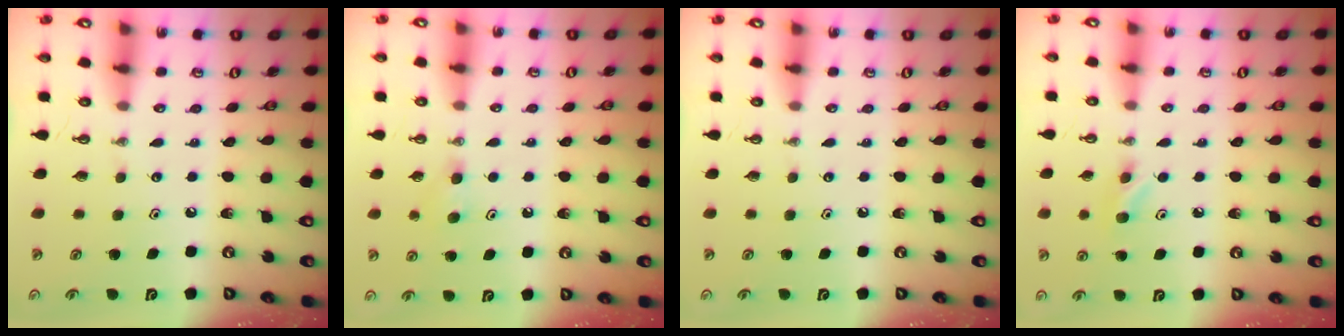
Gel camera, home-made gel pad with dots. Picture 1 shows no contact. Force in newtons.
{"total": 3.3, "press": 3.2, "slide": 0.9}
{"total": 0.0}
{"total": 4.9, "press": 4.8, "slide": 0.7}